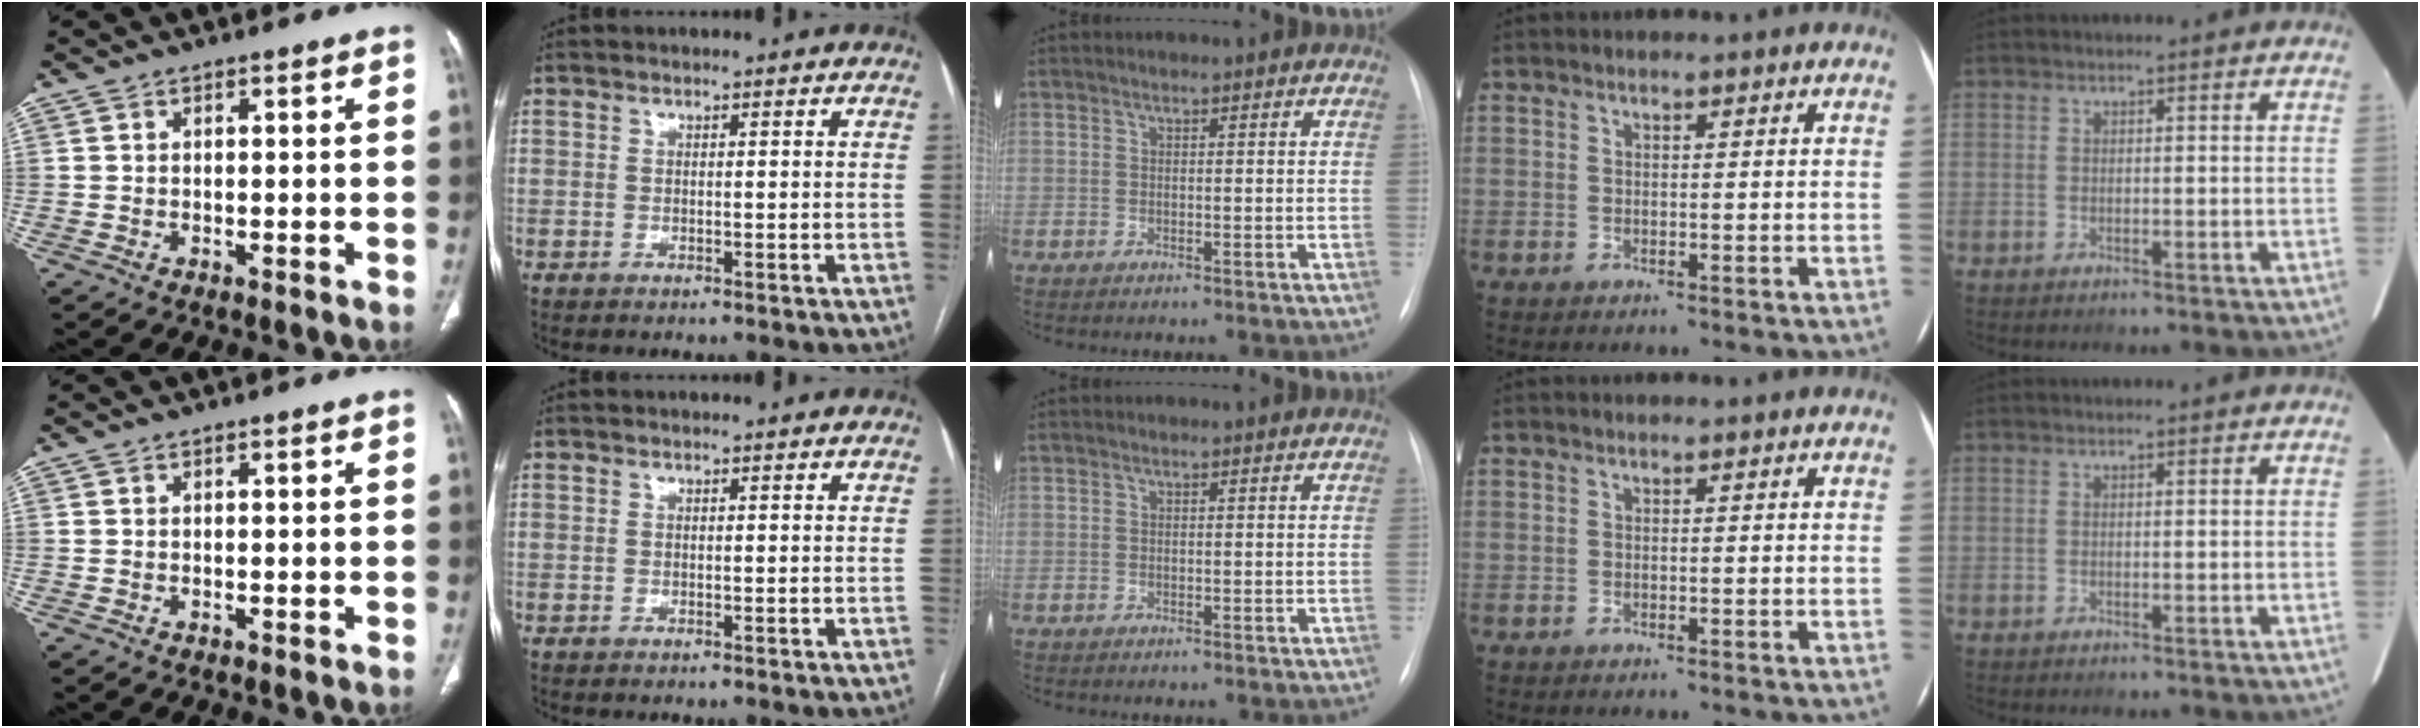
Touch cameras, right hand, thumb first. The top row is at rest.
{}